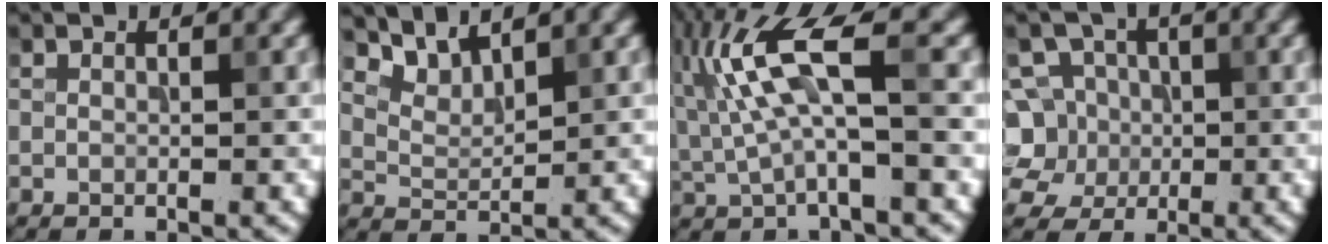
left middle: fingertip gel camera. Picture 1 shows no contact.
{"total": 2.9, "force": [2.8, 0.6, 0.8], "torque": [-0.023, -0.007, 0.058]}
{"total": 7.3, "force": [1.6, 1.7, 6.9], "torque": [-0.154, 0.010, 0.028]}
{"total": 6.2, "force": [0.7, 5.7, 2.4], "torque": [-0.039, 0.034, -0.018]}